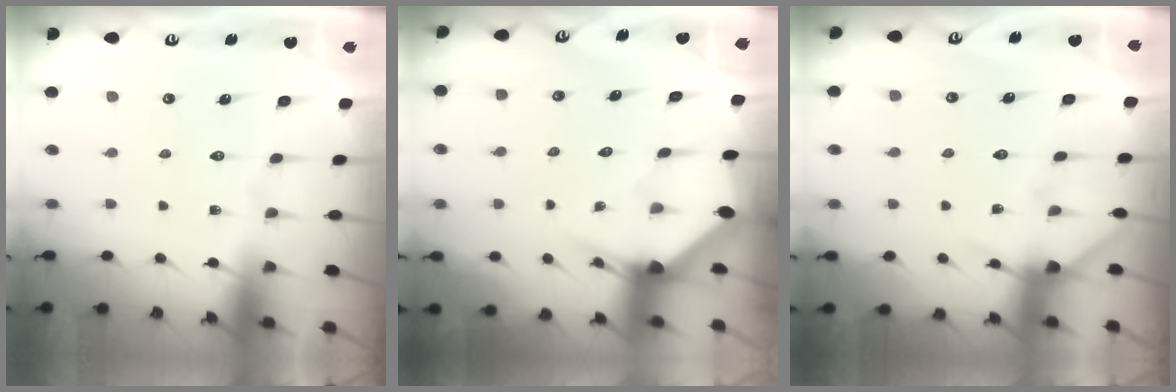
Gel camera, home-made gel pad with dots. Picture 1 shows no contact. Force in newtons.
{"total": 2.8, "press": 2.8, "slide": 0.1}
{"total": 5.6, "press": 5.5, "slide": 0.7}